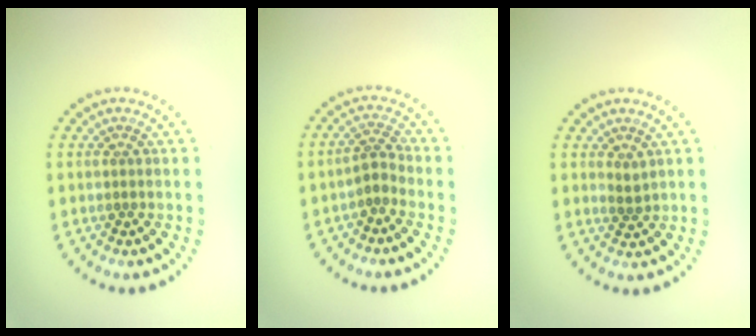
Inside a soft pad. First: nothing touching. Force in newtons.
{"total": 2.0, "press": 1.3, "slide": 1.4}
{"total": 1.0, "press": 0.8, "slide": 0.5}